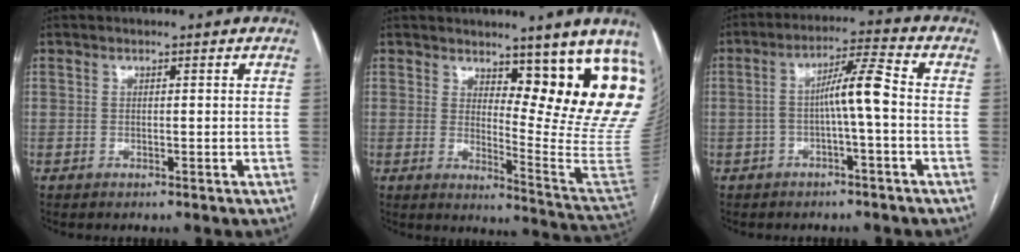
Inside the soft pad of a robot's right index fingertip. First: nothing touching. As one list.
[{"total": 14.5, "force": [9.3, 1.8, 10.9], "torque": [-0.127, -0.030, 0.110]}, {"total": 6.7, "force": [-1.0, 0.2, 6.6], "torque": [-0.116, 0.025, -0.016]}]